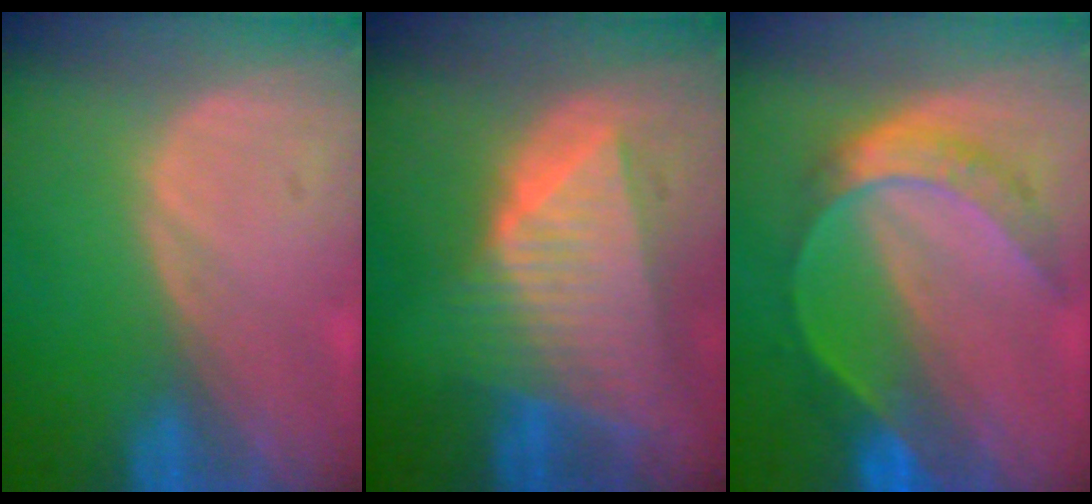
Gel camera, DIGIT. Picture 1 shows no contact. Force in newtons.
{"total": 9.2, "press": 8.2, "slide": 4.2}
{"total": 7.7, "press": 6.5, "slide": 4.2}